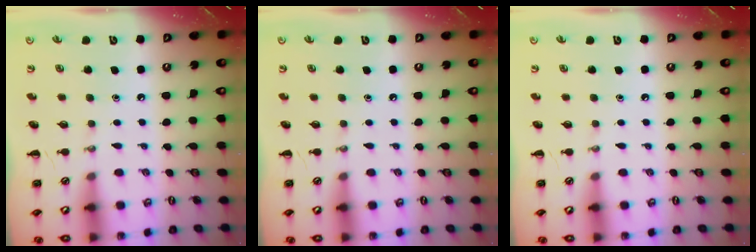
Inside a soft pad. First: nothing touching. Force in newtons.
{"total": 0.0}
{"total": 0.0}